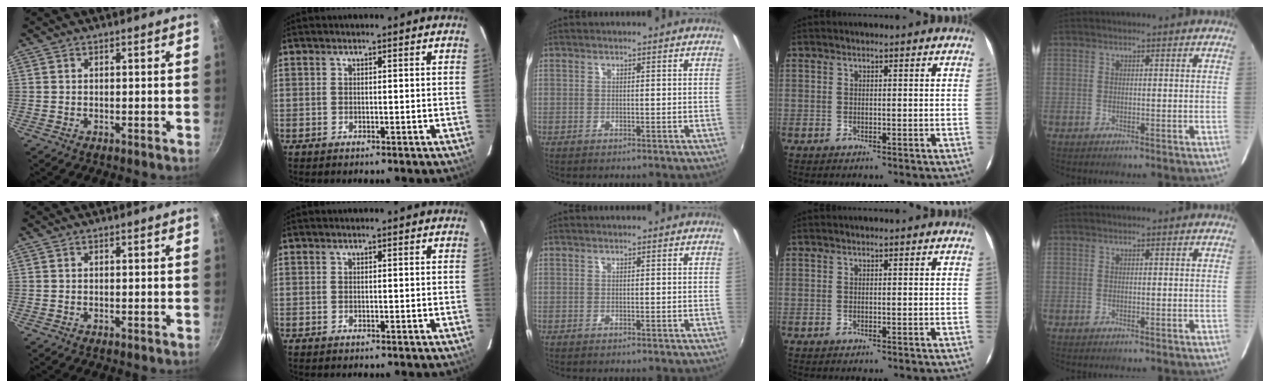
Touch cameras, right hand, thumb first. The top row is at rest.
{}